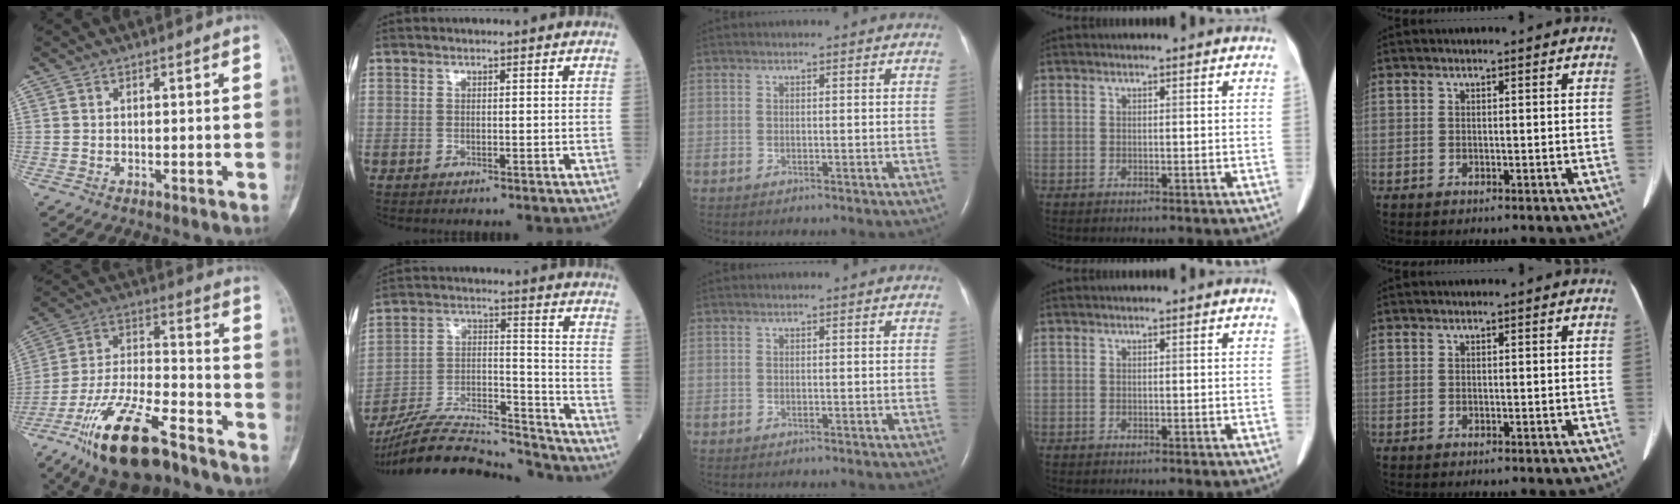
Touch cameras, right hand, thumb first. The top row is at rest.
{"thumb": {"total": 20.2, "force": [-13.1, 7.2, 13.6], "torque": [-0.267, 0.068, -0.235]}, "index": {"total": 21.7, "force": [-20.6, 1.4, 6.6], "torque": [-0.141, 0.005, -0.335]}}